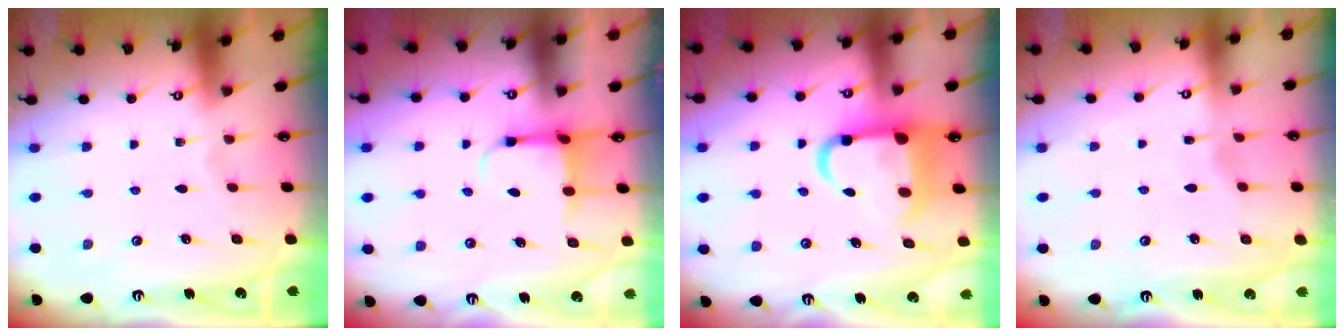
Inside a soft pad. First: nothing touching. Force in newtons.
{"total": 3.9, "press": 3.7, "slide": 1.2}
{"total": 11.4, "press": 11.2, "slide": 2.2}
{"total": 2.0, "press": 2.0, "slide": 0.3}